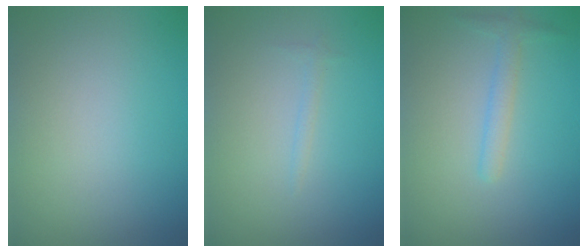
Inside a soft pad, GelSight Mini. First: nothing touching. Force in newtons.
{"total": 0.6, "press": 0.6, "slide": 0.0}
{"total": 1.6, "press": 1.6, "slide": 0.1}